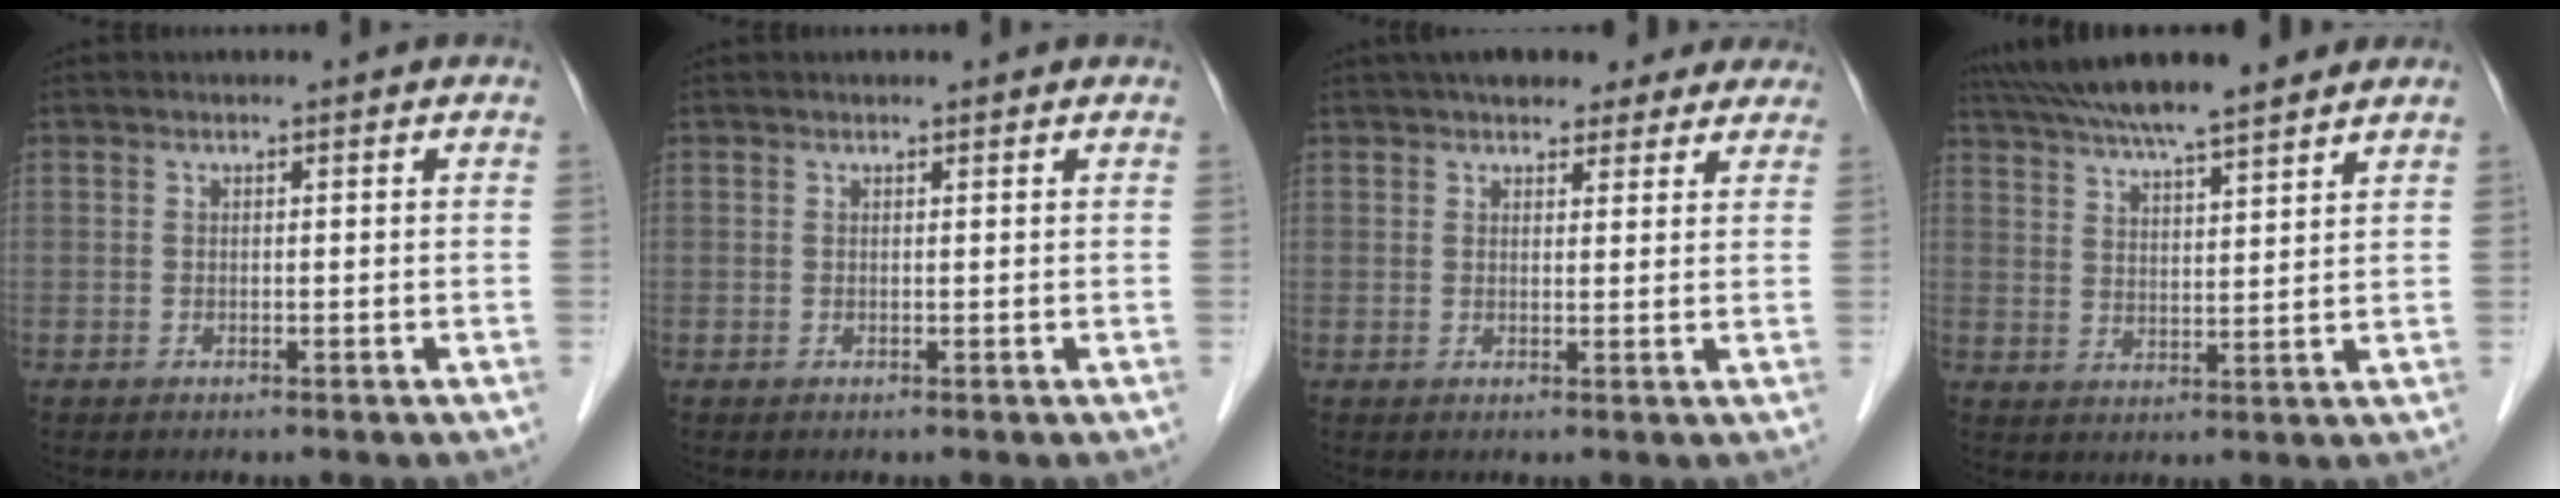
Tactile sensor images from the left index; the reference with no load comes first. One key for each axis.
{"total": 1.0, "fx": 0.9, "fy": 0.3, "fz": 0.3, "tx": -0.008, "ty": 0.015, "tz": 0.013}
{"total": 10.6, "fx": 8.9, "fy": 4.1, "fz": 4.2, "tx": -0.035, "ty": 0.032, "tz": 0.108}
{"total": 13.3, "fx": 11.5, "fy": 0.8, "fz": 6.7, "tx": -0.120, "ty": 0.027, "tz": 0.182}